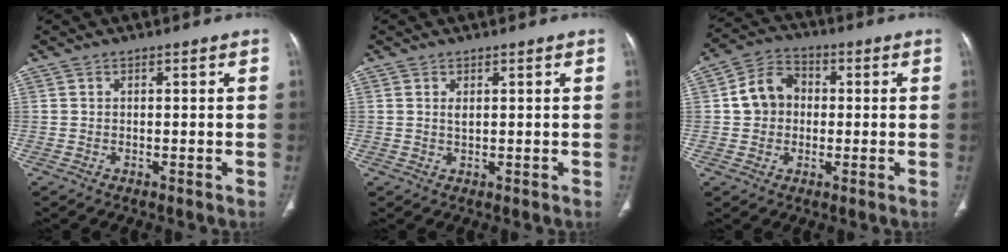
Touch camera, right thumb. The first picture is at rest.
{"total": 1.2, "force": [0.5, 0.5, 1.0], "torque": [-0.017, -0.003, 0.010]}
{"total": 8.2, "force": [0.3, 7.0, 4.3], "torque": [-0.057, 0.020, -0.005]}